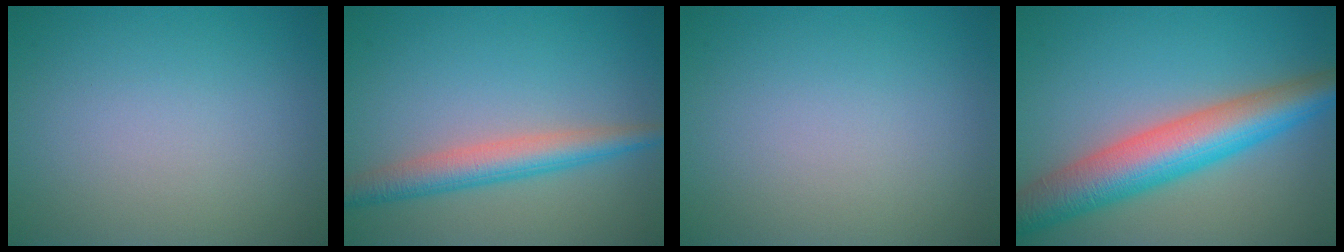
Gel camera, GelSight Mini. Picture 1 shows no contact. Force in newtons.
{"total": 4.0, "press": 4.0, "slide": 0.1}
{"total": 0.0}
{"total": 8.4, "press": 8.4, "slide": 0.3}